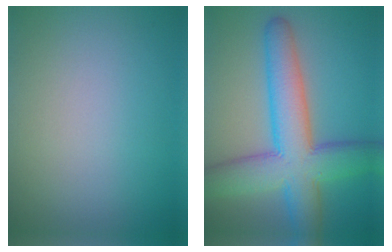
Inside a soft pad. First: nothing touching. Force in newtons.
{"total": 9.5, "press": 9.5, "slide": 0.3}